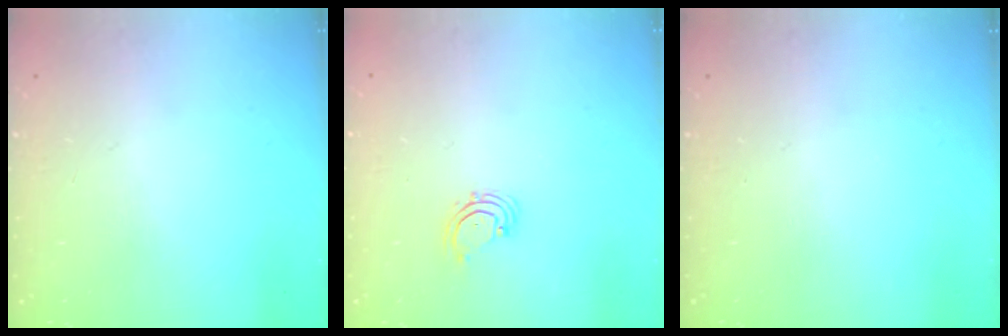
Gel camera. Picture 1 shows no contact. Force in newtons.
{"total": 2.0, "press": 2.0, "slide": 0.4}
{"total": 0.0}